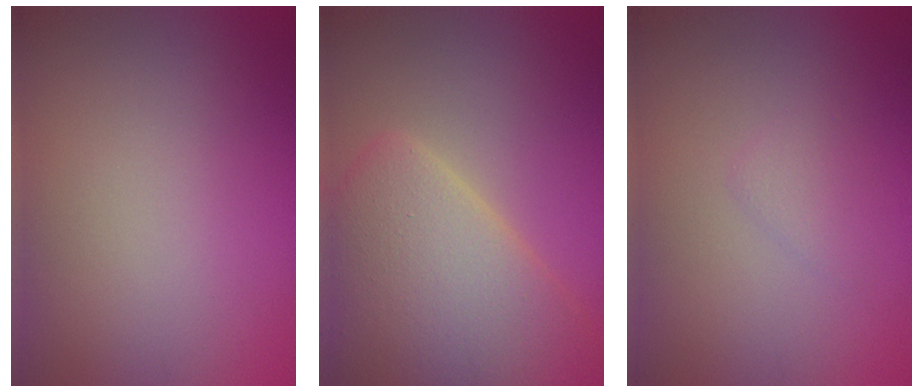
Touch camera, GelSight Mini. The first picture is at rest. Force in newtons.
{"total": 8.3, "press": 8.3, "slide": 0.6}
{"total": 1.2, "press": 1.2, "slide": 0.1}